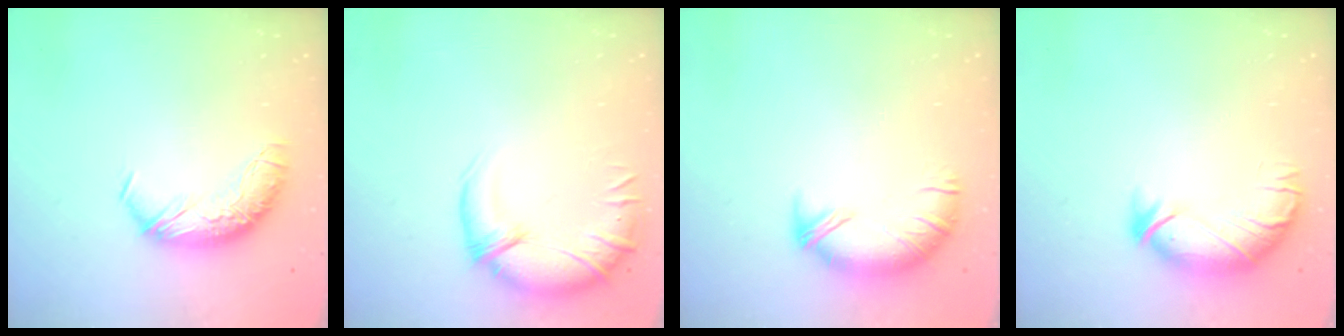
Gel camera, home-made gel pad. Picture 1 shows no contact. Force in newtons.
{"total": 3.1, "press": 1.7, "slide": 2.7}
{"total": 4.5, "press": 4.0, "slide": 2.1}
{"total": 3.6, "press": 3.1, "slide": 2.0}